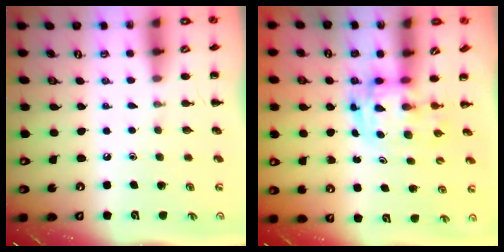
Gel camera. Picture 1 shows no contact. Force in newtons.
{"total": 2.9, "press": 2.9, "slide": 0.5}